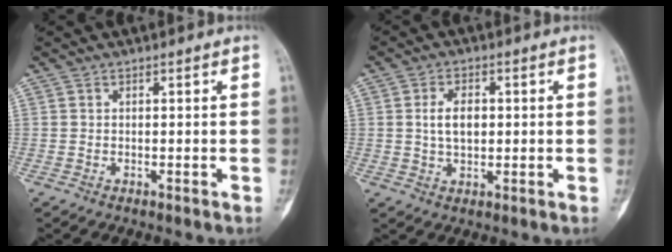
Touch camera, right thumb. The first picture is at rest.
{"total": 5.4, "force": [0.6, 3.3, 4.3], "torque": [-0.068, 0.002, 0.011]}